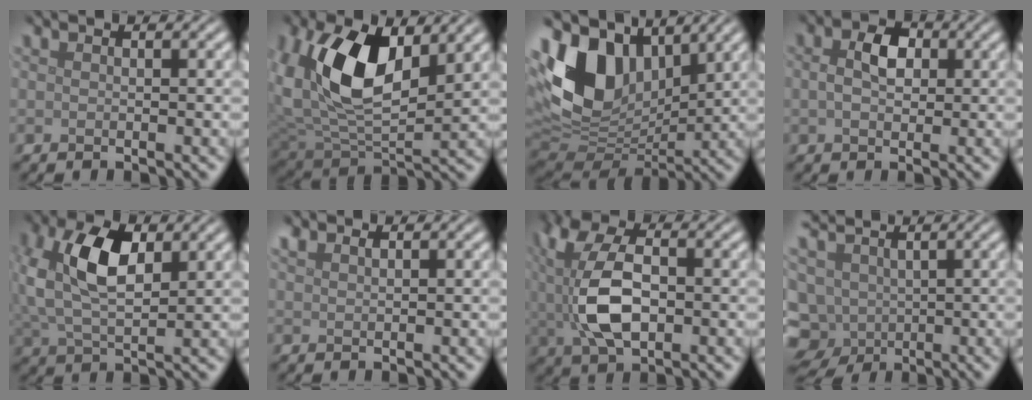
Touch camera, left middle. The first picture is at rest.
{"total": 11.8, "force": [3.6, 6.5, 9.2], "torque": [-0.179, -0.002, 0.057]}
{"total": 12.5, "force": [4.8, 8.4, 8.0], "torque": [-0.182, 0.013, 0.089]}
{"total": 3.2, "force": [0.5, 2.2, 2.2], "torque": [-0.048, 0.006, 0.004]}
{"total": 7.7, "force": [2.1, 4.2, 6.1], "torque": [-0.127, 0.011, 0.036]}
{"total": 1.0, "force": [0.9, 0.3, 0.4], "torque": [-0.011, 0.001, 0.020]}
{"total": 7.7, "force": [0.2, 4.3, 6.4], "torque": [-0.144, 0.001, 0.002]}
{"total": 10.3, "force": [-1.8, 8.4, 5.6], "torque": [-0.128, 0.002, -0.028]}